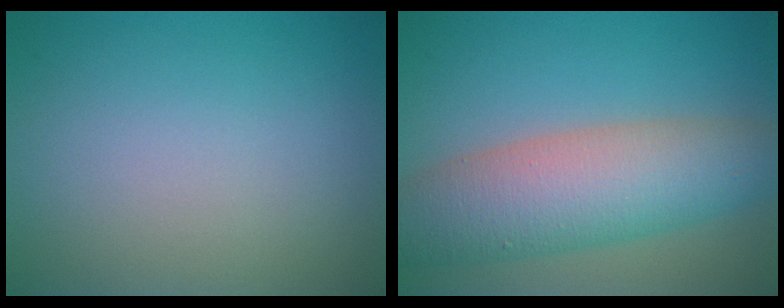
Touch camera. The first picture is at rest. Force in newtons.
{"total": 8.4, "press": 8.4, "slide": 0.3}